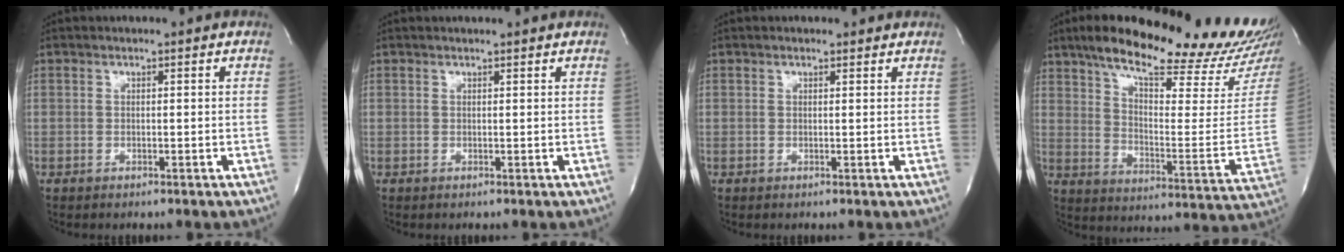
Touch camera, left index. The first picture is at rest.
{"total": 2.1, "force": [2.0, -0.1, 0.5], "torque": [-0.010, 0.009, 0.023]}
{"total": 1.3, "force": [1.2, 0.4, 0.3], "torque": [-0.013, 0.007, 0.014]}
{"total": 28.7, "force": [23.6, 3.2, 15.9], "torque": [-0.238, -0.061, 0.313]}